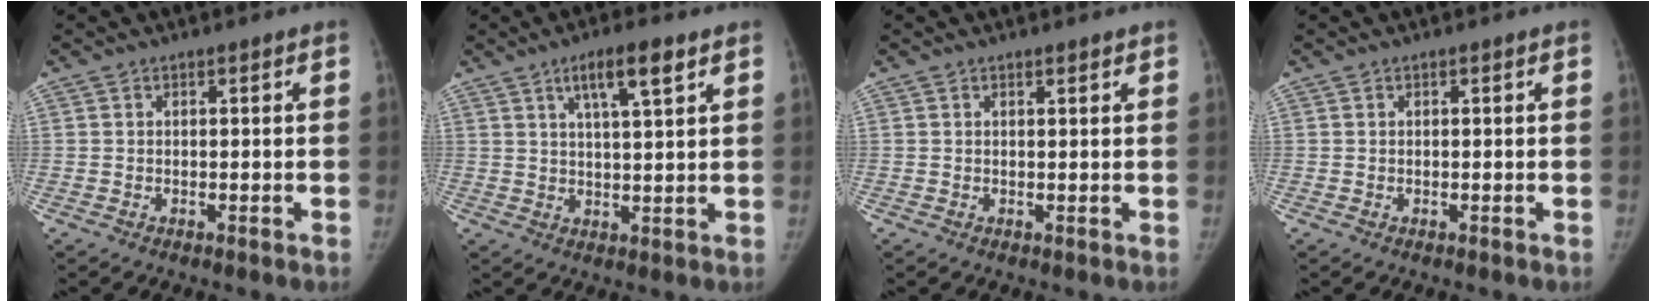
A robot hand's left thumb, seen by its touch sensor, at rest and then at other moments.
{"total": 7.3, "force": [4.0, 1.4, 5.9], "torque": [-0.100, -0.013, 0.069]}
{"total": 0.8, "force": [0.7, 0.2, 0.4], "torque": [-0.007, -0.004, 0.011]}
{"total": 0.0}